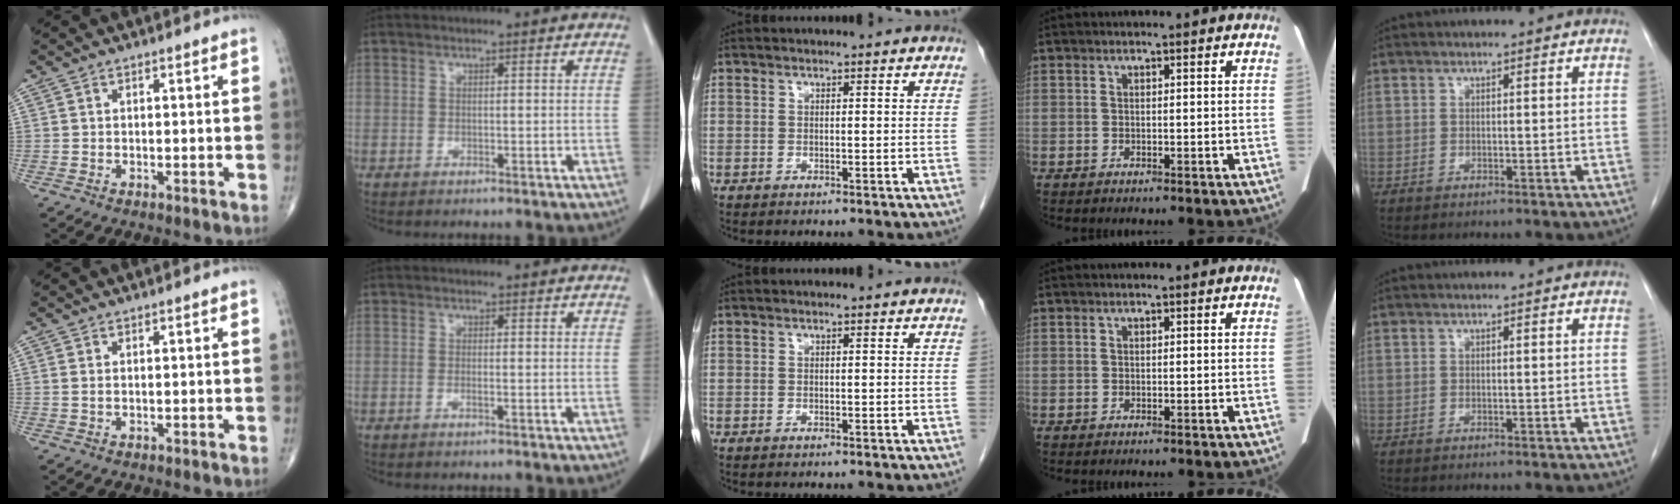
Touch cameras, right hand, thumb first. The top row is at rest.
{"thumb": {"total": 0.5, "force": [0.1, 0.2, 0.5], "torque": [-0.016, 0.001, 0.007]}, "index": {"total": 0.7, "force": [-0.2, 0.0, 0.6], "torque": [-0.012, 0.001, -0.001]}}